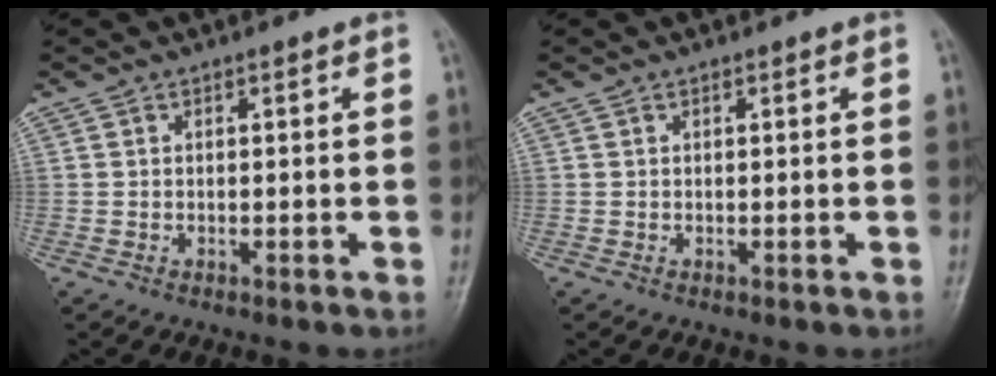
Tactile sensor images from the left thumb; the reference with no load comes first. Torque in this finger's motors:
{"motor_torque": [0.02, 0.02, 0.00, 0.00, 0.00]}